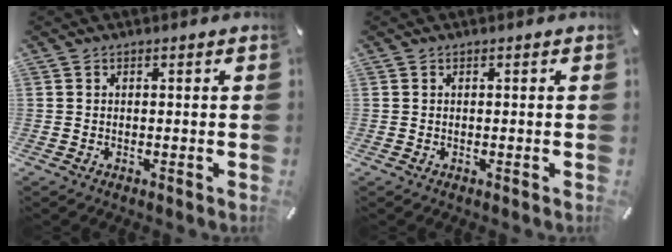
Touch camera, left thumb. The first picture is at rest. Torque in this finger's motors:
{"motor_torque": [0.03, -0.05, 0.03, -0.23, -0.02]}